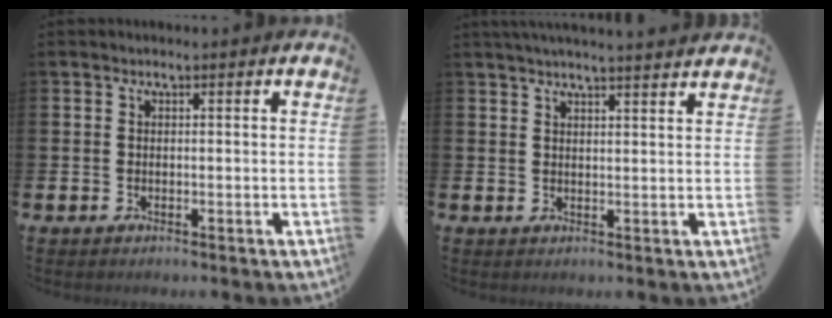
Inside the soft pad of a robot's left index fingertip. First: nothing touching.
{"total": 3.0, "force": [3.0, -0.5, 0.5], "torque": [-0.015, -0.013, 0.054]}